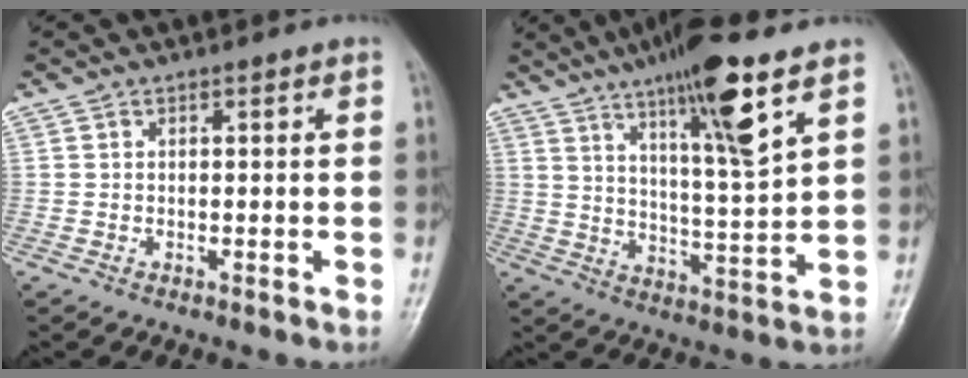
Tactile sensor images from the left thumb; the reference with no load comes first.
{"total": 14.9, "force": [8.5, 2.1, 12.1], "torque": [-0.194, -0.044, 0.143]}